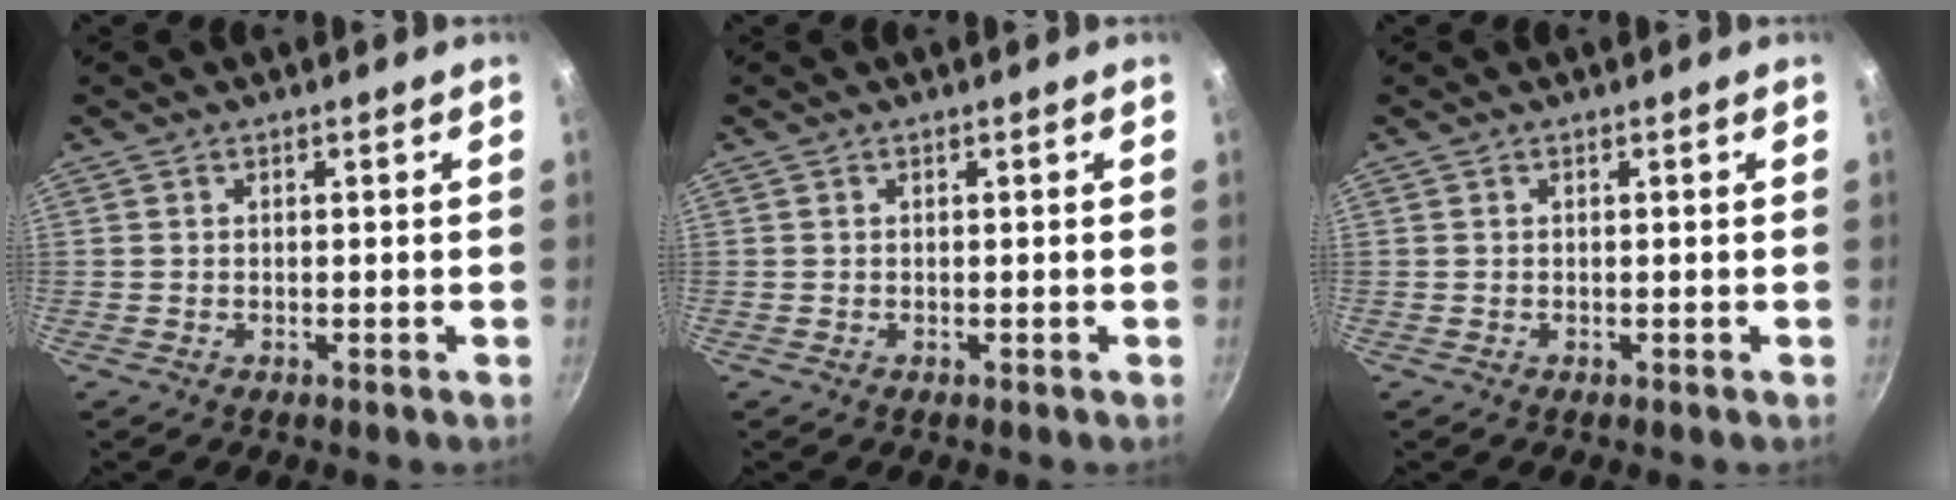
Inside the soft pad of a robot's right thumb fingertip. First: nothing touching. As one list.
[{"total": 0.0}, {"total": 0.0}]